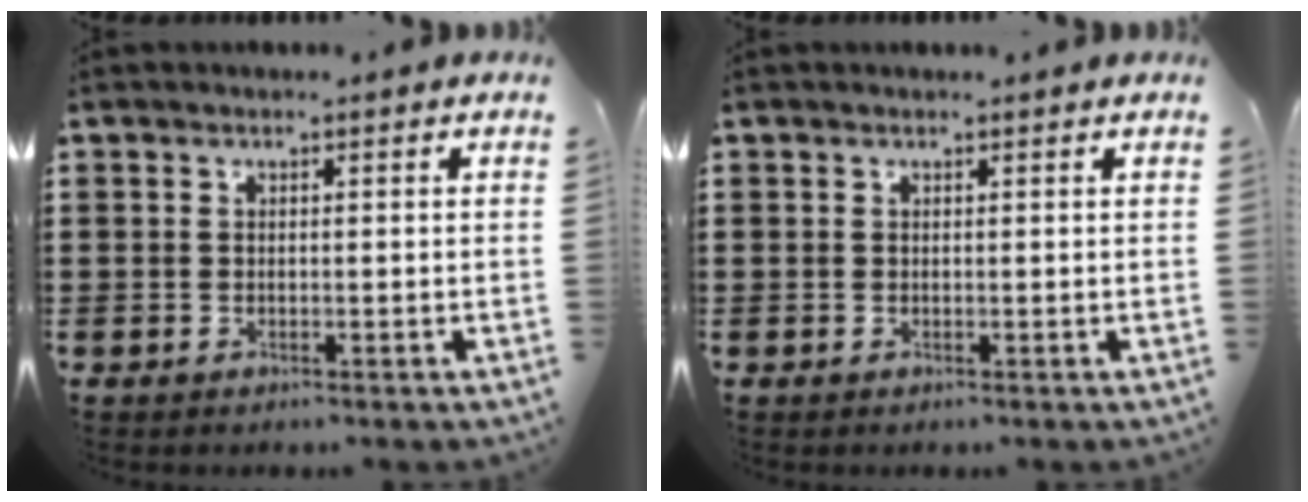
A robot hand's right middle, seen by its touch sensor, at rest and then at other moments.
{"total": 0.0}